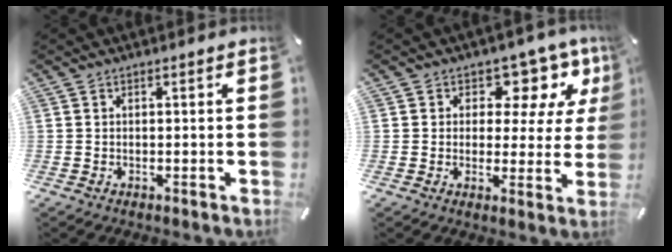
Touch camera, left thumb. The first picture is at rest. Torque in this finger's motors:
{"motor_torque": [0.12, 0.21, -0.13, -0.27, 0.00]}